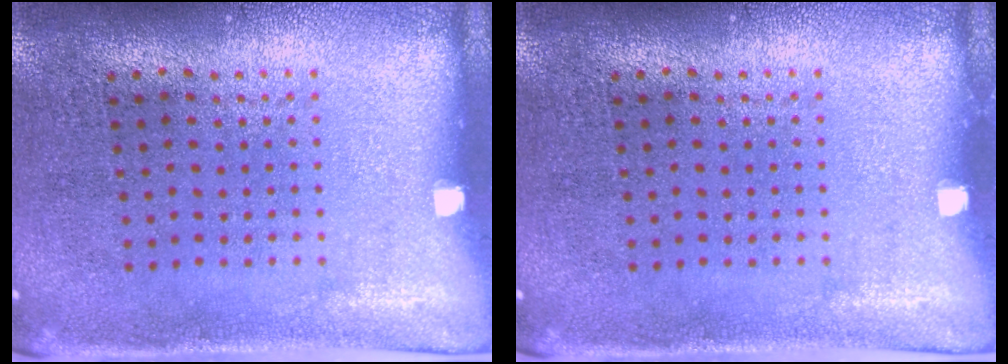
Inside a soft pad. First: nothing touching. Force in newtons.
{"total": 0.0}